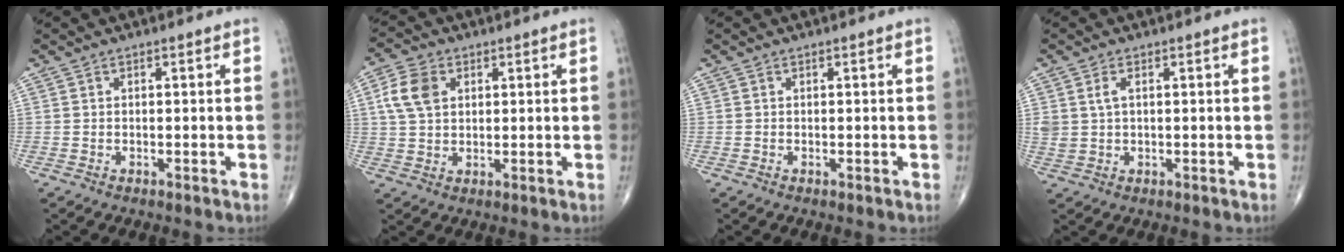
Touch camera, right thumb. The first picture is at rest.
{"total": 7.1, "force": [2.1, 4.9, 4.7], "torque": [-0.088, 0.004, 0.039]}
{"total": 0.0}
{"total": 3.1, "force": [1.0, 1.8, 2.3], "torque": [-0.054, -0.001, 0.025]}